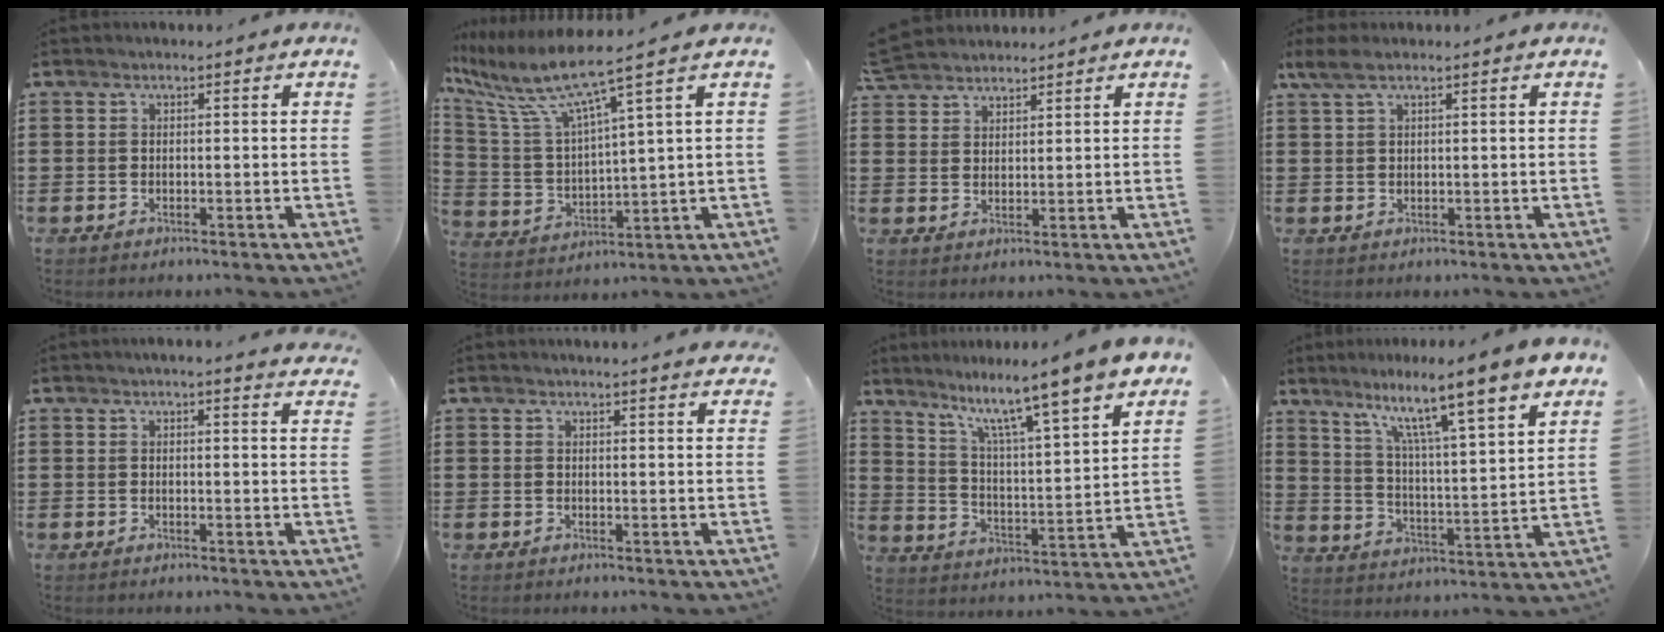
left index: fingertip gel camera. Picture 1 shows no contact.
{"total": 9.0, "force": [6.6, 0.1, 6.1], "torque": [-0.156, -0.043, 0.103]}
{"total": 3.9, "force": [3.7, 1.0, 0.4], "torque": [-0.020, -0.004, 0.073]}
{"total": 2.1, "force": [0.9, 0.4, 1.9], "torque": [-0.045, -0.002, 0.013]}
{"total": 1.7, "force": [1.5, -0.1, 0.7], "torque": [-0.017, 0.001, 0.029]}
{"total": 1.8, "force": [1.7, -0.2, 0.4], "torque": [-0.013, 0.000, 0.034]}
{"total": 8.5, "force": [6.9, -0.7, 4.8], "torque": [-0.113, -0.064, 0.104]}
{"total": 9.8, "force": [7.7, -0.6, 6.0], "torque": [-0.129, -0.065, 0.114]}